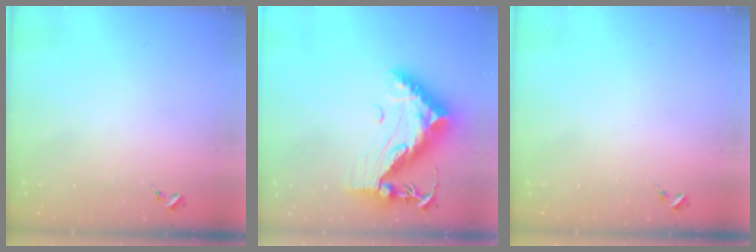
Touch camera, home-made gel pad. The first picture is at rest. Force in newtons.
{"total": 19.1, "press": 19.1, "slide": 1.6}
{"total": 0.0}